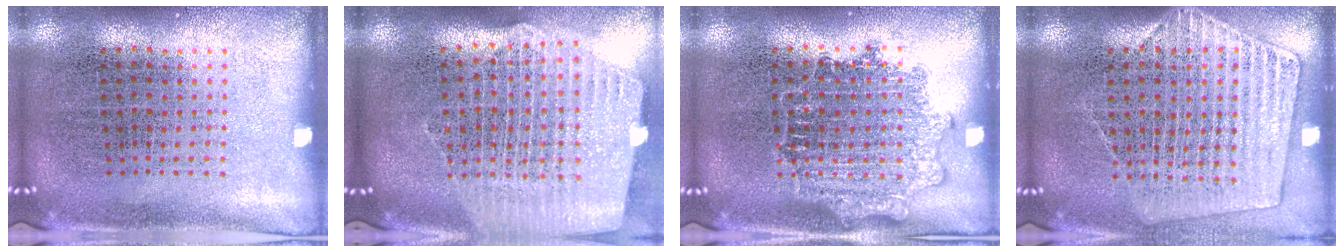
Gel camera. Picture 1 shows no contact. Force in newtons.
{"total": 2.5, "press": 2.2, "slide": 1.3}
{"total": 1.4, "press": 1.4, "slide": 0.2}
{"total": 1.3, "press": 1.2, "slide": 0.5}